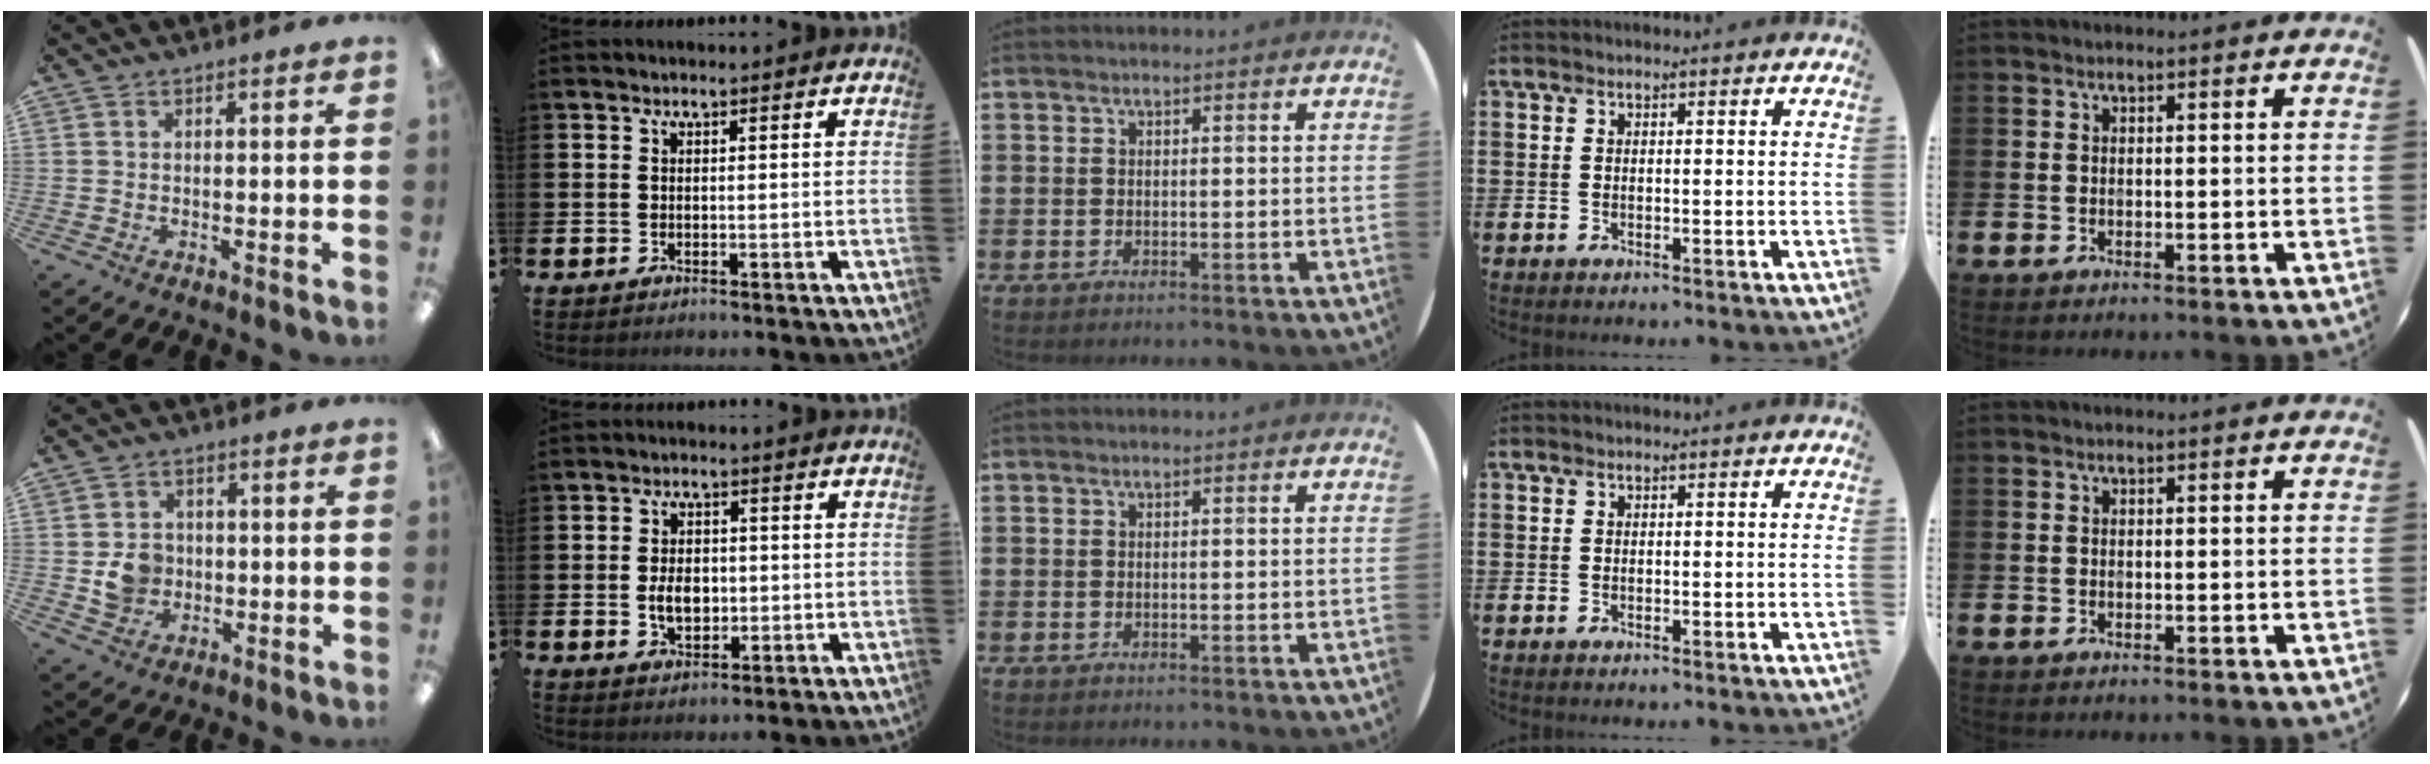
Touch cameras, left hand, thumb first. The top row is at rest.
{"thumb": {"total": 6.2, "force": [-0.4, 5.7, 2.6], "torque": [-0.030, 0.007, -0.003]}, "index": {"total": 4.1, "force": [-0.2, 2.8, 2.9], "torque": [-0.036, -0.001, -0.012]}}